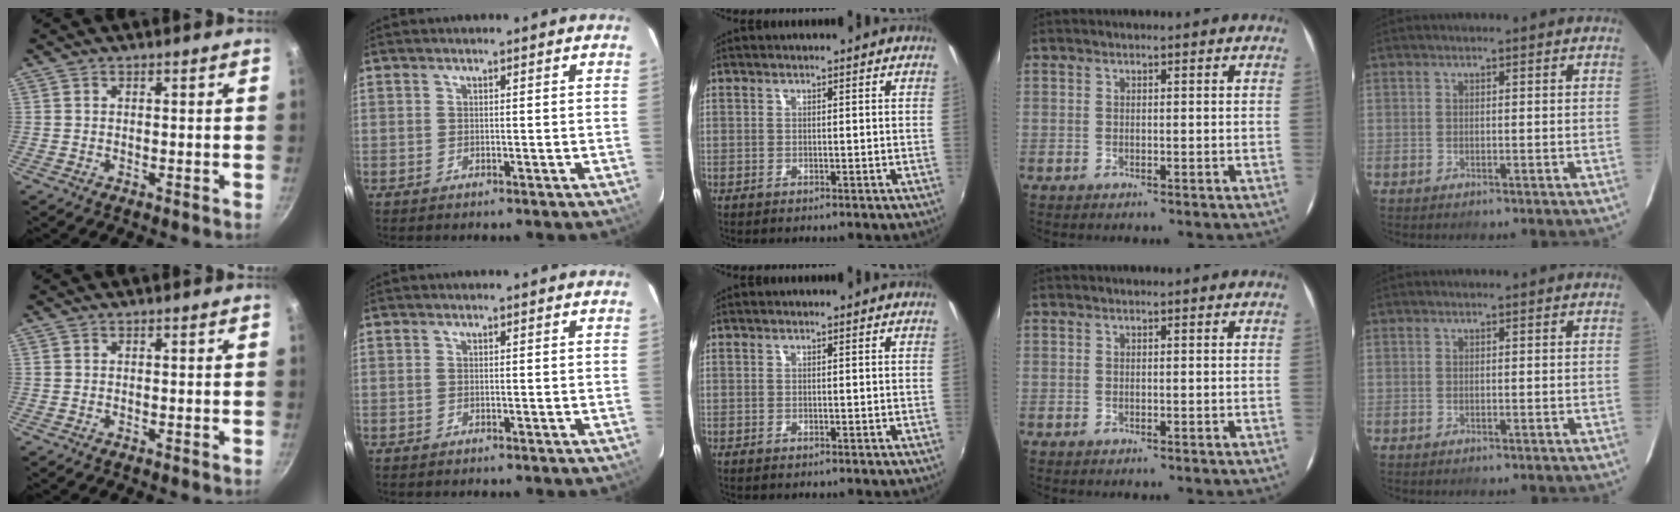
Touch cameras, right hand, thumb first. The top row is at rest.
{}